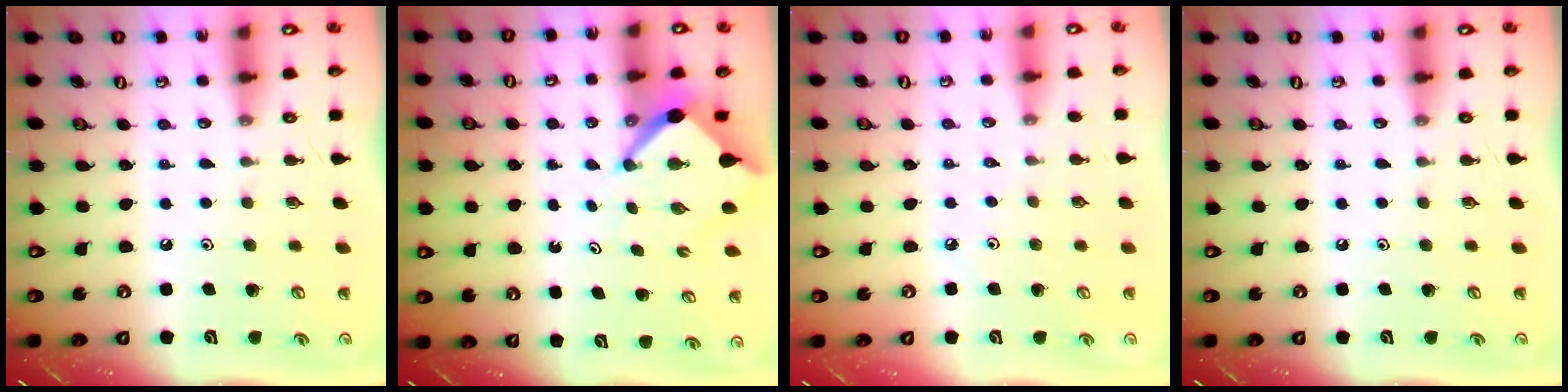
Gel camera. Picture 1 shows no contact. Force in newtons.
{"total": 6.0, "press": 6.0, "slide": 0.4}
{"total": 0.8, "press": 0.7, "slide": 0.3}
{"total": 0.0}